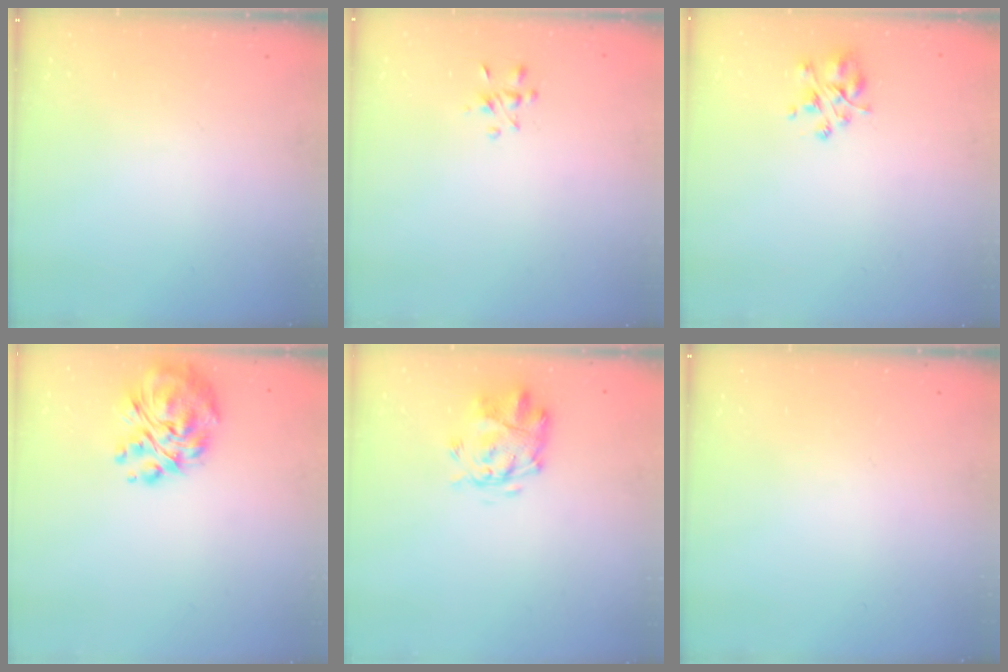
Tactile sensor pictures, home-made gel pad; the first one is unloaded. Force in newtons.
{"total": 2.6, "press": 2.5, "slide": 0.7}
{"total": 4.5, "press": 4.4, "slide": 0.9}
{"total": 13.3, "press": 12.6, "slide": 4.2}
{"total": 4.7, "press": 4.6, "slide": 1.3}
{"total": 0.0}